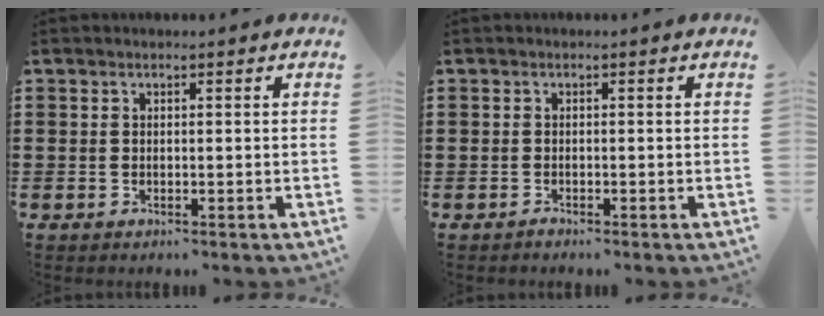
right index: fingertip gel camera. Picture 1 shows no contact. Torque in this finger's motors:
{"motor_torque": [-0.68, 1.46, -1.05, -0.21]}